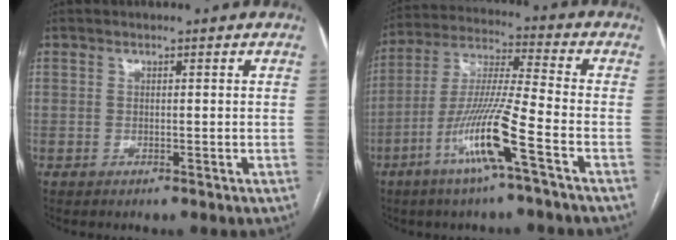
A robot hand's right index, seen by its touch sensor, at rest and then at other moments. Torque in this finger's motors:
{"motor_torque": [1.79, -0.35, 1.05, 0.21]}